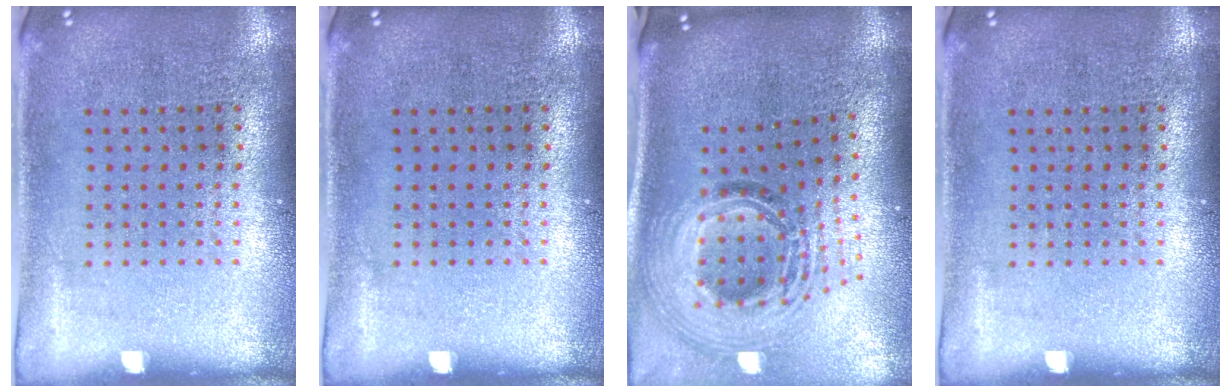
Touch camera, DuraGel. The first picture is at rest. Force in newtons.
{"total": 0.0}
{"total": 2.1, "press": 1.6, "slide": 1.4}
{"total": 0.0}